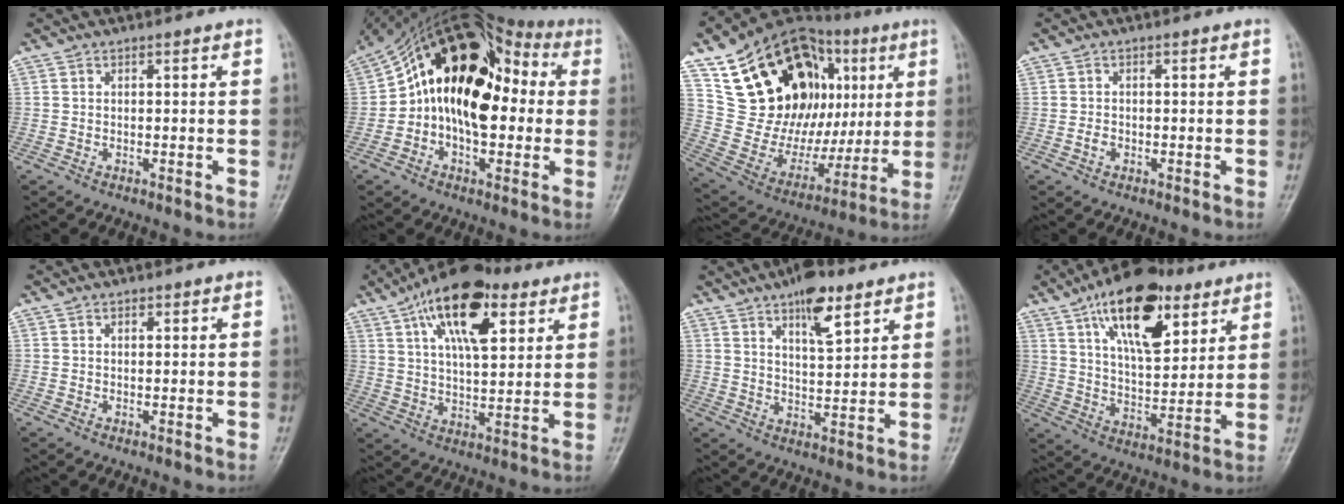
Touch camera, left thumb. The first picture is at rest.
{"total": 20.6, "force": [1.2, 13.0, 16.0], "torque": [-0.225, 0.051, 0.008]}
{"total": 31.0, "force": [9.4, 19.5, 22.3], "torque": [-0.316, 0.022, 0.173]}
{"total": 1.7, "force": [-0.7, 1.2, 0.9], "torque": [-0.013, 0.008, -0.014]}
{"total": 1.0, "force": [0.4, 0.8, 0.6], "torque": [-0.003, 0.001, 0.004]}
{"total": 17.6, "force": [8.5, 8.0, 13.2], "torque": [-0.193, -0.016, 0.138]}
{"total": 9.3, "force": [5.6, 3.4, 6.5], "torque": [-0.085, -0.031, 0.090]}
{"total": 19.5, "force": [10.1, 9.2, 13.9], "torque": [-0.186, -0.034, 0.170]}